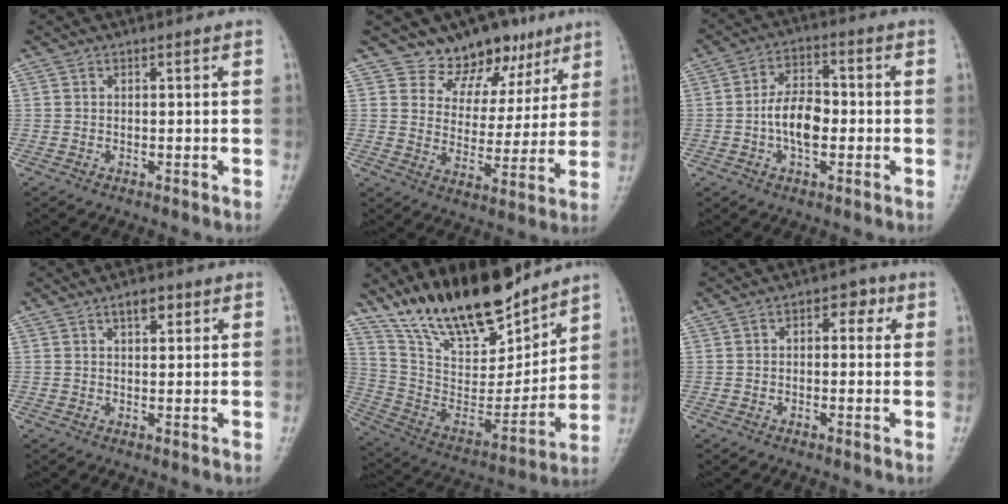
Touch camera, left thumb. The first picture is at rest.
{"total": 11.4, "force": [8.4, 7.0, 3.2], "torque": [0.001, -0.047, 0.126]}
{"total": 8.2, "force": [-1.4, 4.7, 6.6], "torque": [-0.104, 0.019, -0.032]}
{"total": 3.1, "force": [1.7, 1.5, 2.1], "torque": [-0.022, -0.004, 0.024]}
{"total": 22.0, "force": [17.1, 7.7, 11.5], "torque": [-0.158, -0.087, 0.307]}
{"total": 4.0, "force": [0.9, 2.6, 2.9], "torque": [-0.014, 0.009, 0.003]}